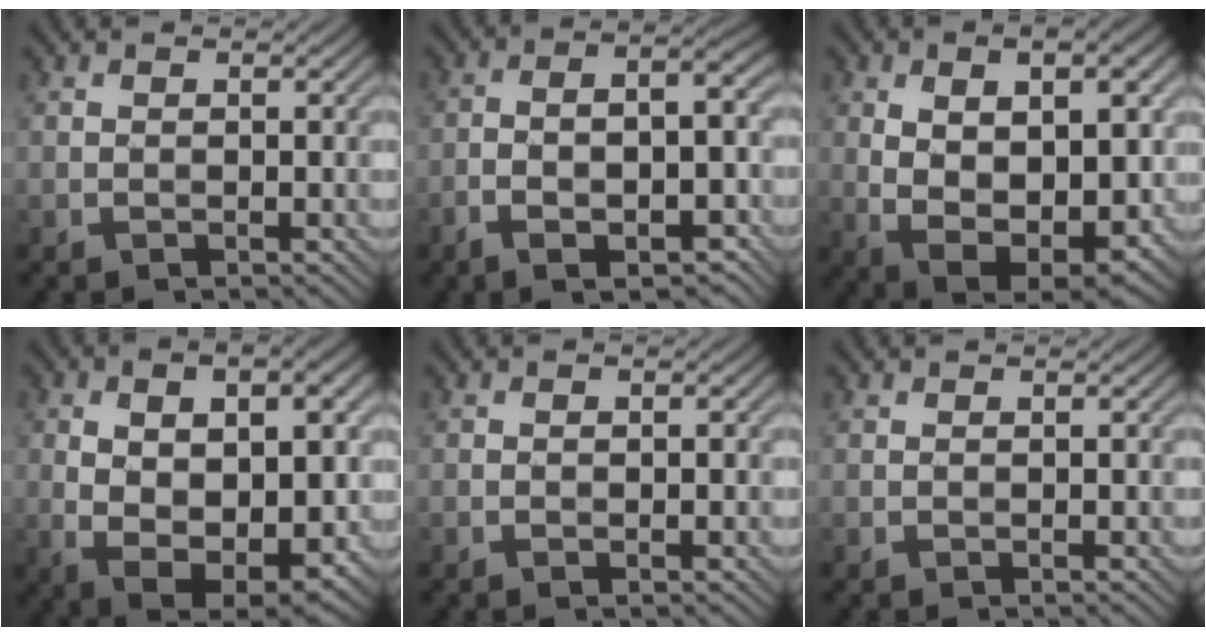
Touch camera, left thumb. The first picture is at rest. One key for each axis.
{"total": 9.6, "fx": -4.1, "fy": 3.5, "fz": 8.0, "tx": -0.132, "ty": -0.010, "tz": -0.057}
{"total": 12.4, "fx": 1.2, "fy": 6.9, "fz": 10.2, "tx": -0.158, "ty": -0.023, "tz": 0.041}
{"total": 13.2, "fx": 0.3, "fy": 7.3, "fz": 11.0, "tx": -0.164, "ty": -0.013, "tz": 0.031}
{"total": 0.9, "fx": -0.3, "fy": 0.1, "fz": 0.8, "tx": -0.014, "ty": 0.002, "tz": -0.006}
{"total": 0.0}